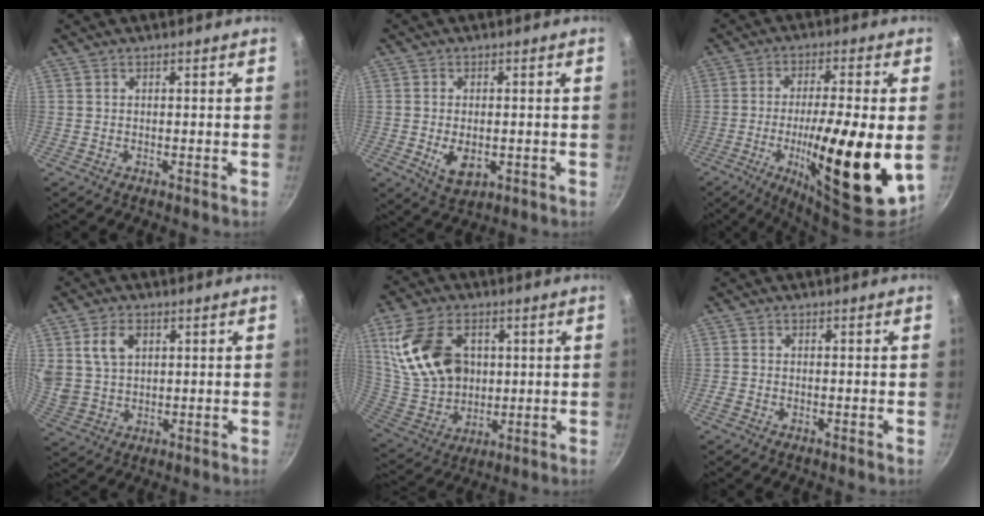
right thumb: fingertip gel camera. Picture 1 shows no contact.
{"total": 6.0, "force": [-1.1, 3.6, 4.7], "torque": [-0.072, -0.007, -0.010]}
{"total": 20.6, "force": [-3.7, 4.8, 19.7], "torque": [-0.308, 0.002, -0.058]}
{"total": 7.8, "force": [2.8, 5.4, 4.8], "torque": [-0.078, -0.008, 0.060]}
{"total": 18.5, "force": [4.7, 12.8, 12.4], "torque": [-0.218, -0.012, 0.105]}
{"total": 1.0, "force": [-0.5, 0.5, 0.6], "torque": [-0.019, 0.004, -0.015]}